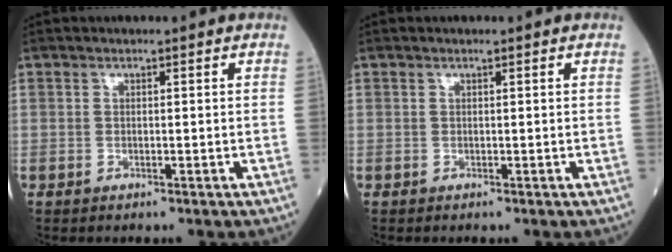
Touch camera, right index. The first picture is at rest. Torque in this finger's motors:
{"motor_torque": [0.01, 0.07, -0.04, 0.01]}